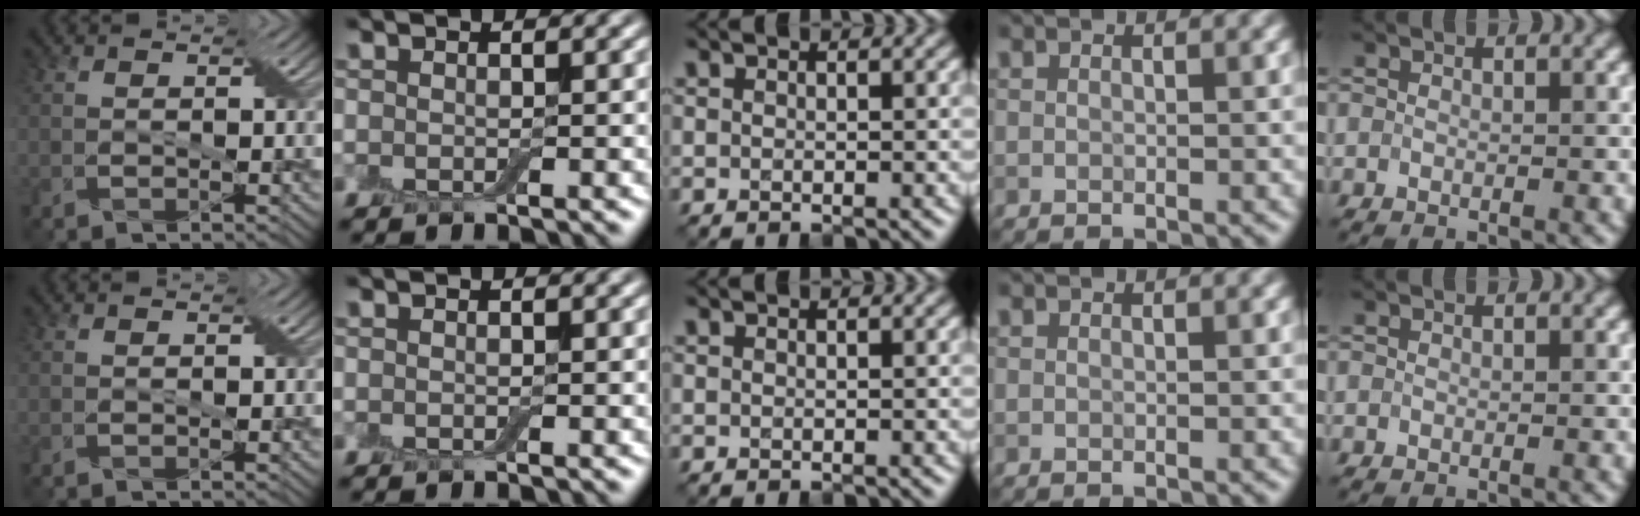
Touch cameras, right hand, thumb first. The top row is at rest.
{}